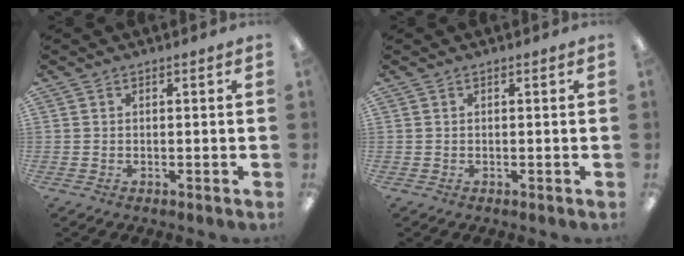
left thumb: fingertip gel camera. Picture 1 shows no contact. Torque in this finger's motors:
{"motor_torque": [0.00, 0.00, 0.03, 0.02, 0.00]}